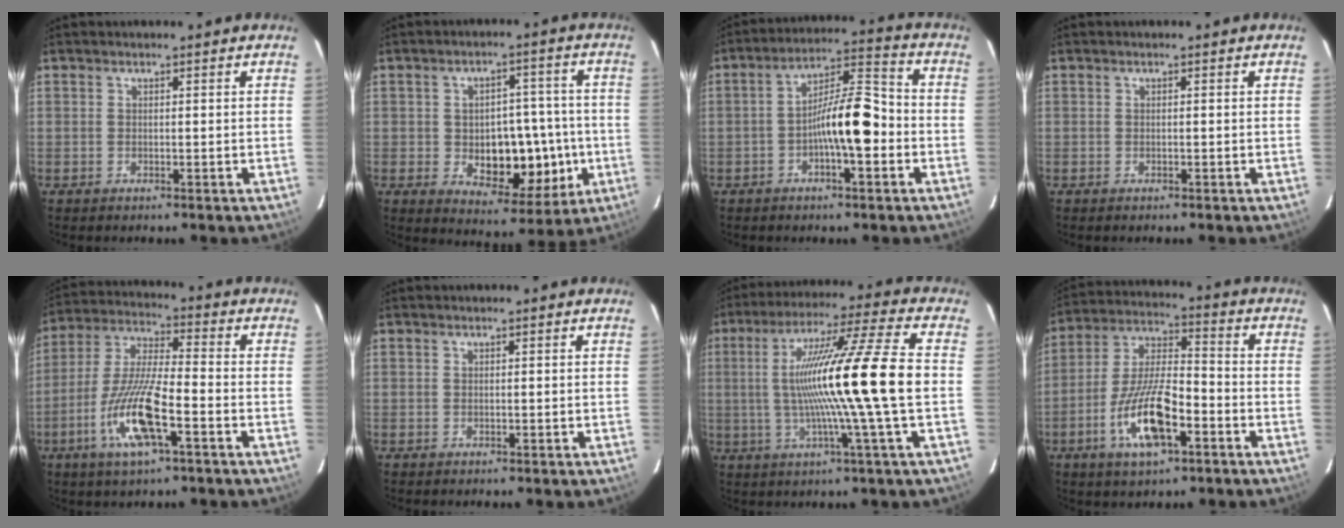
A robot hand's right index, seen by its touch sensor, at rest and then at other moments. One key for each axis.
{"total": 14.7, "fx": -2.4, "fy": 8.3, "fz": 11.9, "tx": -0.177, "ty": 0.022, "tz": -0.014}
{"total": 11.0, "fx": -2.5, "fy": 2.7, "fz": 10.4, "tx": -0.187, "ty": 0.028, "tz": -0.042}
{"total": 0.6, "fx": -0.2, "fy": 0.3, "fz": 0.4, "tx": -0.014, "ty": -0.001, "tz": -0.003}
{"total": 13.9, "fx": -5.6, "fy": 2.6, "fz": 12.4, "tx": -0.260, "ty": -0.008, "tz": -0.104}
{"total": 0.0}
{"total": 18.3, "fx": -0.9, "fy": -1.9, "fz": 18.1, "tx": -0.316, "ty": 0.005, "tz": -0.026}
{"total": 13.9, "fx": -5.7, "fy": 4.2, "fz": 11.9, "tx": -0.242, "ty": 0.002, "tz": -0.103}